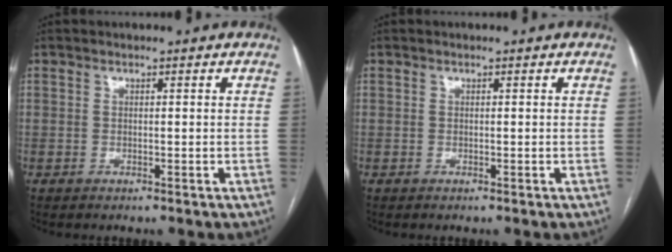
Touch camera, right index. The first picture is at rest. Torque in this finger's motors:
{"motor_torque": [0.00, 0.00, 0.00, 0.00]}